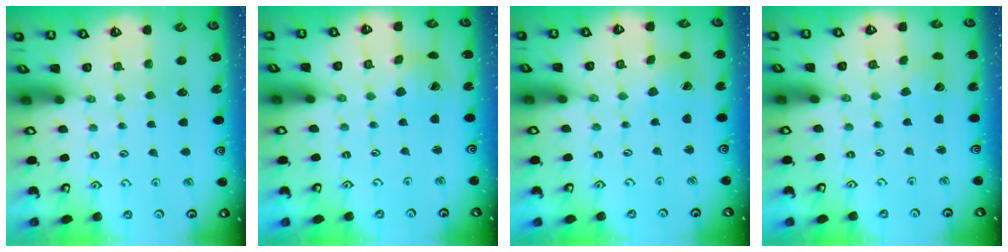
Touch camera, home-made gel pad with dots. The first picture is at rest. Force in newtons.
{"total": 3.6, "press": 3.6, "slide": 0.4}
{"total": 1.6, "press": 1.6, "slide": 0.3}
{"total": 4.1, "press": 4.1, "slide": 0.4}